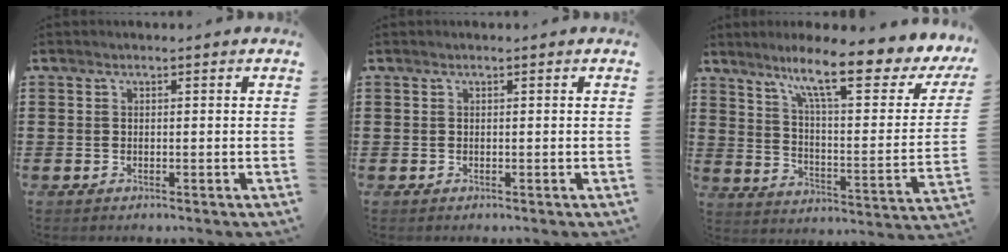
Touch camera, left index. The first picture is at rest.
{"total": 0.0}
{"total": 12.9, "force": [9.2, 1.7, 8.8], "torque": [-0.165, -0.047, 0.148]}